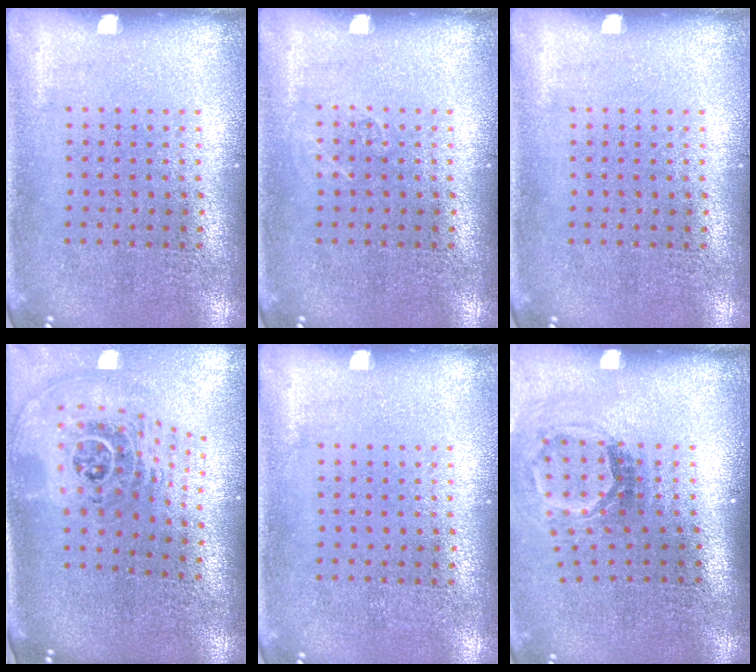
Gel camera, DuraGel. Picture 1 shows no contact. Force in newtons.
{"total": 0.7, "press": 0.7, "slide": 0.1}
{"total": 0.0}
{"total": 2.3, "press": 1.6, "slide": 1.6}
{"total": 0.0}
{"total": 1.9, "press": 1.2, "slide": 1.4}